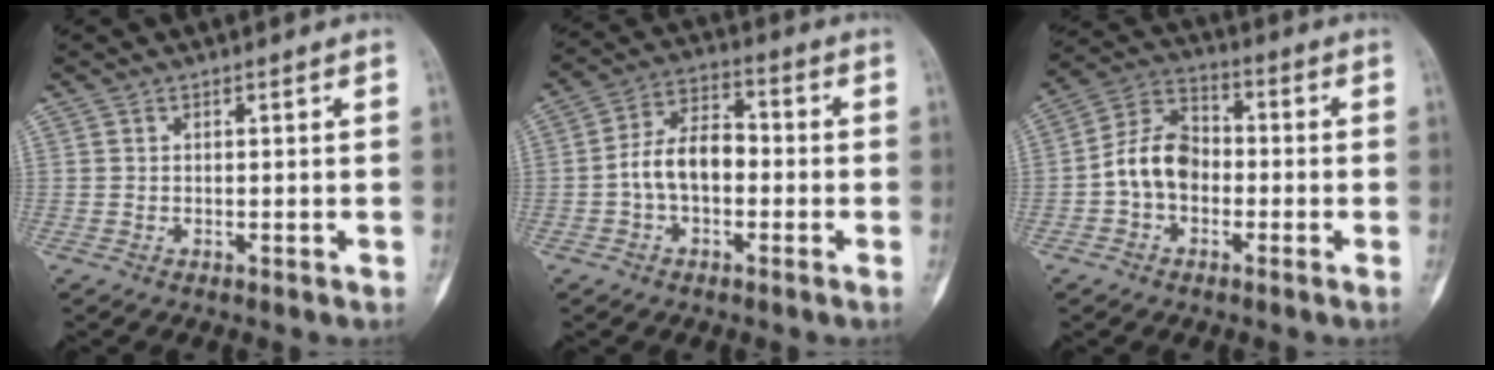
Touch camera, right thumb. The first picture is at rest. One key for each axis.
{"total": 9.4, "fx": -1.5, "fy": 5.5, "fz": 7.5, "tx": -0.128, "ty": 0.036, "tz": -0.038}
{"total": 9.5, "fx": -1.8, "fy": 6.6, "fz": 6.7, "tx": -0.114, "ty": 0.036, "tz": -0.047}